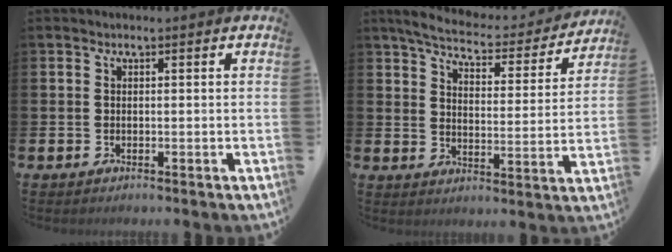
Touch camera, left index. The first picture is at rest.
{"total": 6.3, "force": [5.9, 0.9, 2.1], "torque": [-0.063, -0.041, 0.096]}